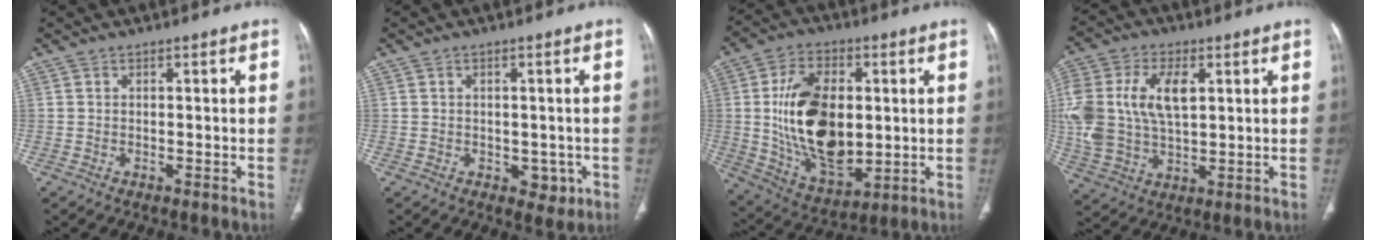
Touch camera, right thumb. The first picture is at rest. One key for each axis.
{"total": 3.6, "fx": -1.0, "fy": 2.6, "fz": 2.2, "tx": -0.004, "ty": 0.002, "tz": -0.006}
{"total": 20.4, "fx": 1.2, "fy": 12.1, "fz": 16.3, "tx": -0.268, "ty": -0.012, "tz": 0.038}
{"total": 17.6, "fx": 3.5, "fy": 10.5, "fz": 13.7, "tx": -0.308, "ty": 0.001, "tz": 0.068}